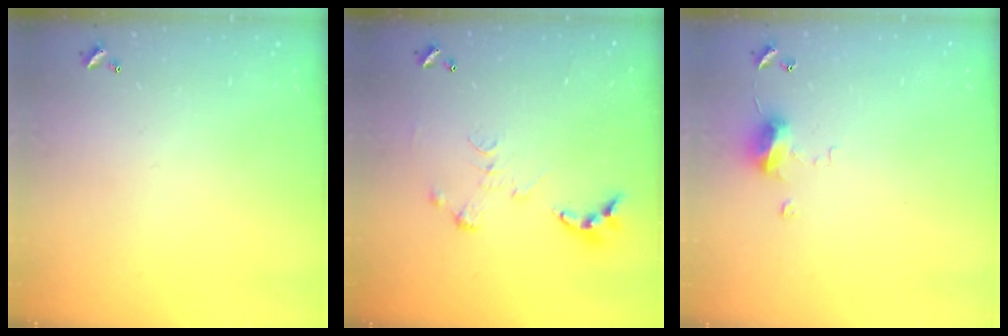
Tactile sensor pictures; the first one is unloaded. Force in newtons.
{"total": 0.0}
{"total": 5.8, "press": 5.7, "slide": 0.7}